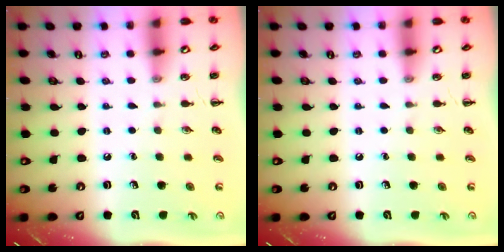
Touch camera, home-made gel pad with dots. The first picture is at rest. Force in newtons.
{"total": 0.0}